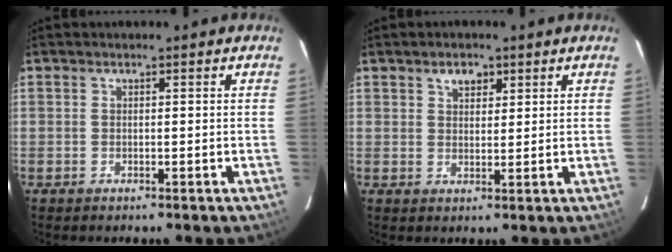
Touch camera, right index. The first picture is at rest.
{"total": 3.3, "force": [1.9, 2.1, 1.7], "torque": [-0.020, 0.009, 0.034]}